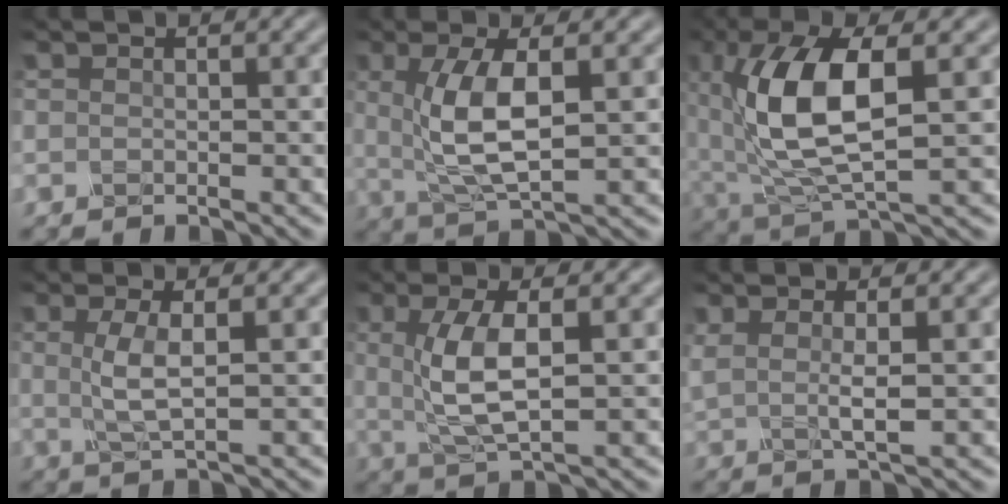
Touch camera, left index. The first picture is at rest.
{"total": 6.2, "force": [0.8, 2.1, 5.8], "torque": [-0.120, -0.005, 0.019]}
{"total": 9.7, "force": [1.4, 4.1, 8.6], "torque": [-0.181, 0.000, 0.027]}
{"total": 3.0, "force": [0.6, 0.6, 2.9], "torque": [-0.064, -0.002, 0.013]}
{"total": 5.3, "force": [0.7, 1.6, 5.0], "torque": [-0.104, -0.001, 0.018]}
{"total": 2.7, "force": [1.0, 0.6, 2.5], "torque": [-0.055, -0.006, 0.021]}